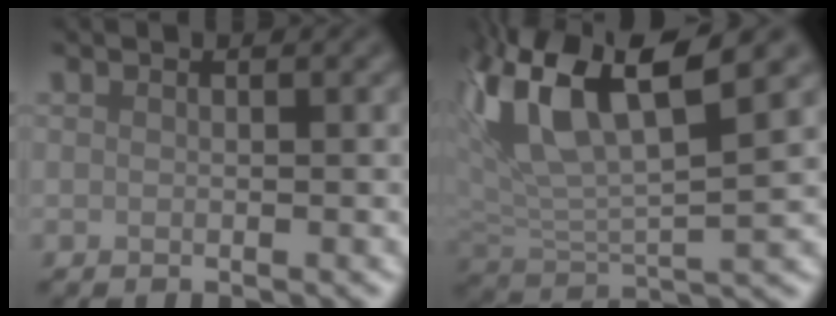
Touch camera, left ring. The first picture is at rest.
{"total": 11.6, "force": [5.8, 3.8, 9.3], "torque": [-0.188, 0.019, 0.105]}